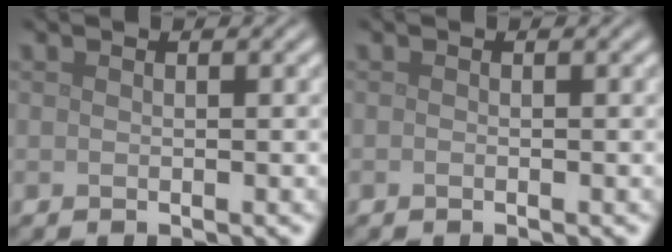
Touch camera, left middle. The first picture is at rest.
{"total": 0.0}